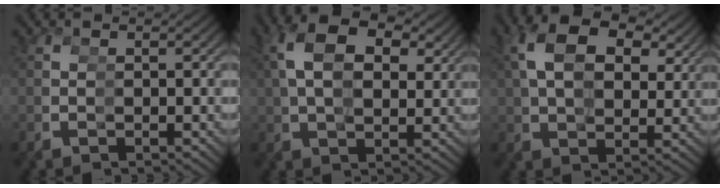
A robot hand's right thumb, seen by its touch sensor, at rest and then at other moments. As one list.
[{"total": 4.0, "force": [2.9, 1.9, 2.0], "torque": [-0.034, 0.019, 0.043]}, {"total": 5.1, "force": [3.4, 2.6, 2.6], "torque": [-0.044, 0.018, 0.052]}]